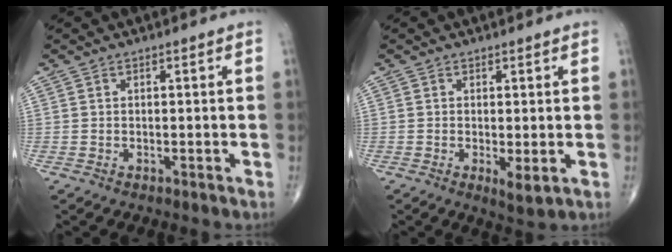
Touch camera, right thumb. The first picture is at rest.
{"total": 3.0, "force": [-0.5, 0.9, 2.8], "torque": [-0.047, -0.011, -0.008]}